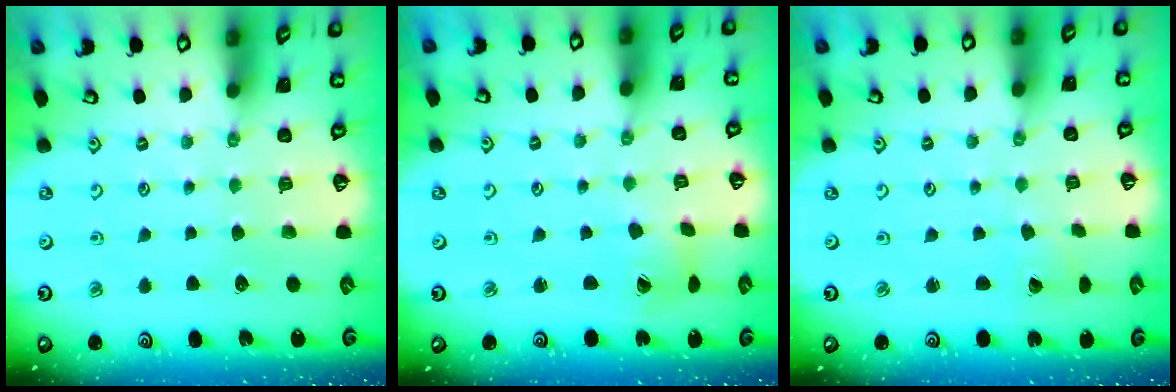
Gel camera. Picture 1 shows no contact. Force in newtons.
{"total": 3.0, "press": 2.9, "slide": 0.5}
{"total": 2.1, "press": 2.1, "slide": 0.1}